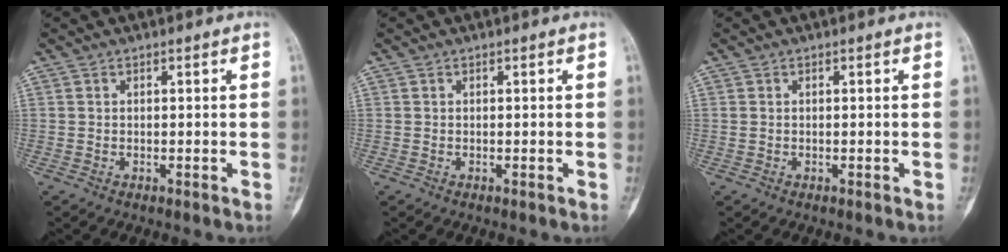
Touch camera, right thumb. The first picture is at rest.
{"total": 0.0}
{"total": 0.0}